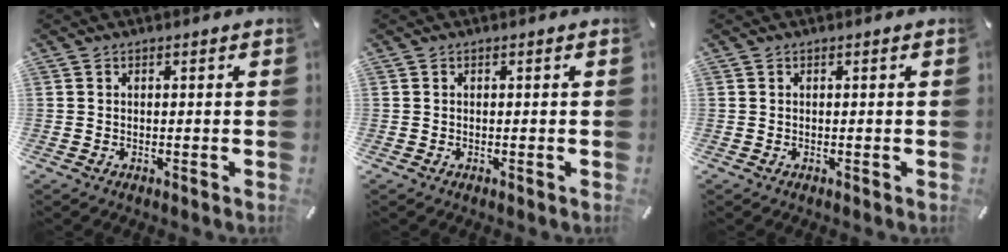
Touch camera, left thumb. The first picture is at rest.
{"total": 0.0}
{"total": 0.0}